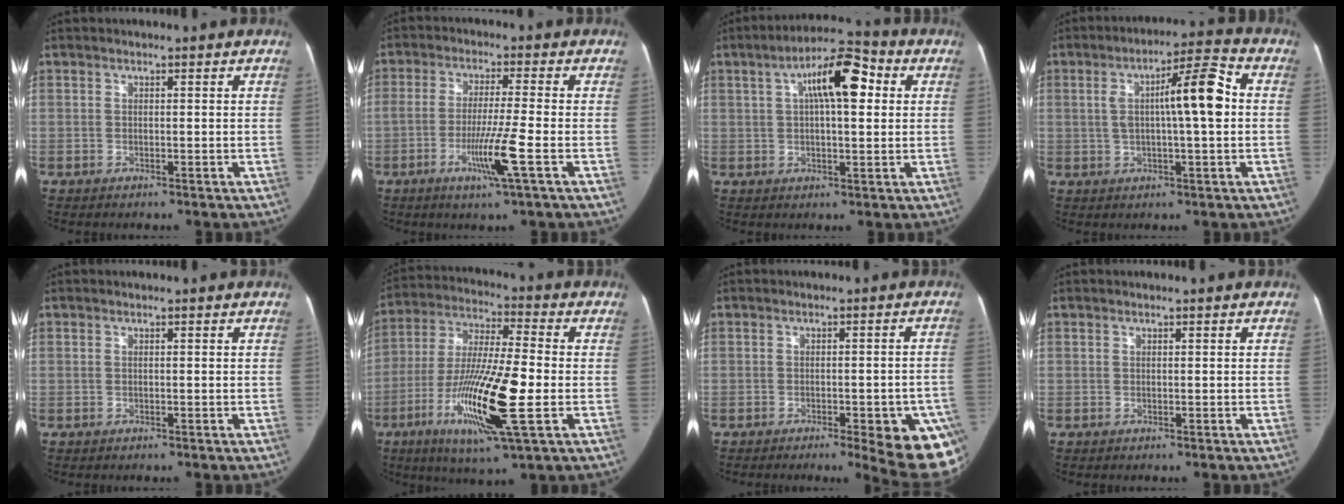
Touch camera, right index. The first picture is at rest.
{"total": 7.5, "force": [-3.0, -1.0, 6.8], "torque": [-0.124, -0.022, -0.060]}
{"total": 10.4, "force": [2.9, 2.9, 9.6], "torque": [-0.160, 0.036, 0.043]}
{"total": 10.7, "force": [1.1, 1.5, 10.6], "torque": [-0.171, 0.028, 0.014]}
{"total": 0.0}
{"total": 17.4, "force": [-4.8, 2.0, 16.6], "torque": [-0.326, -0.022, -0.087]}
{"total": 11.8, "force": [-6.1, 2.3, 9.9], "torque": [-0.051, 0.014, -0.067]}
{"total": 0.0}